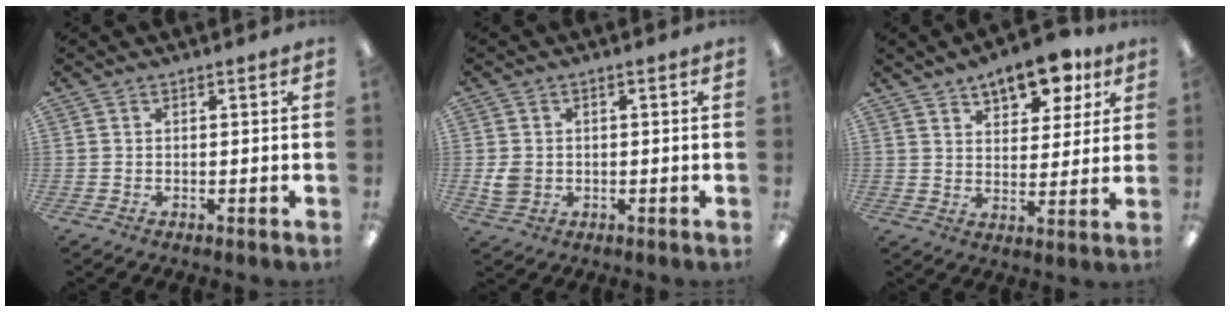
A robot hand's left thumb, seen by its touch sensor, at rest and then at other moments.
{"total": 3.6, "force": [-0.2, 3.2, 1.8], "torque": [-0.023, 0.004, -0.003]}
{"total": 11.6, "force": [8.1, 5.3, 6.4], "torque": [-0.080, -0.037, 0.138]}